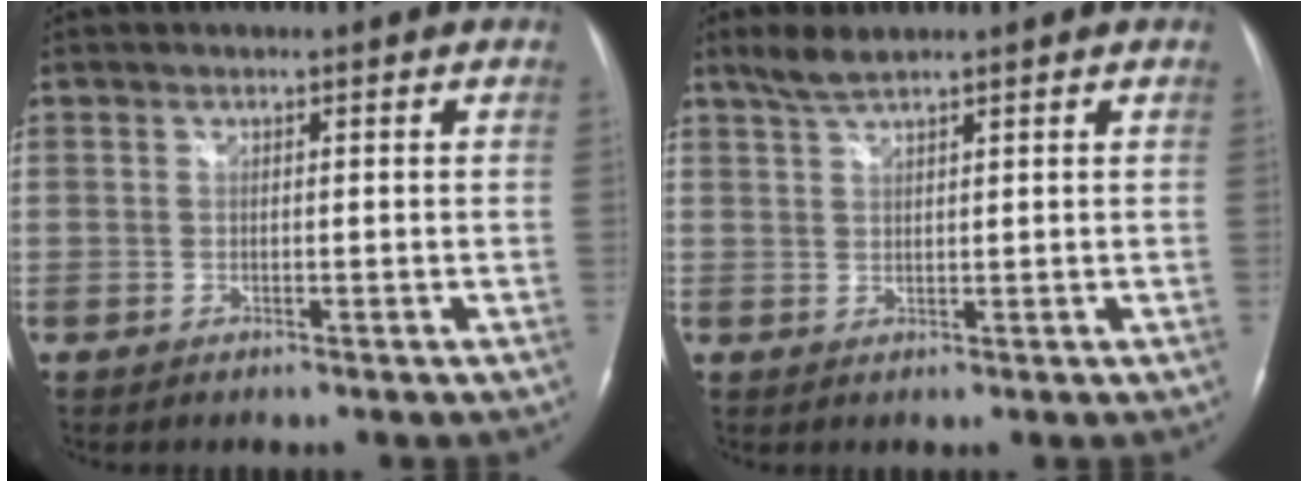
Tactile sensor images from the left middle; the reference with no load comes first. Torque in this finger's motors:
{"motor_torque": [0.26, -0.13, -0.03, 0.03]}